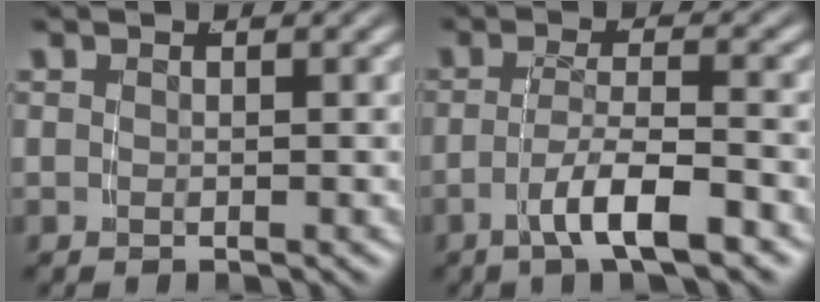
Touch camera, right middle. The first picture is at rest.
{"total": 4.1, "force": [-2.2, 0.3, 3.5], "torque": [-0.062, -0.008, -0.032]}